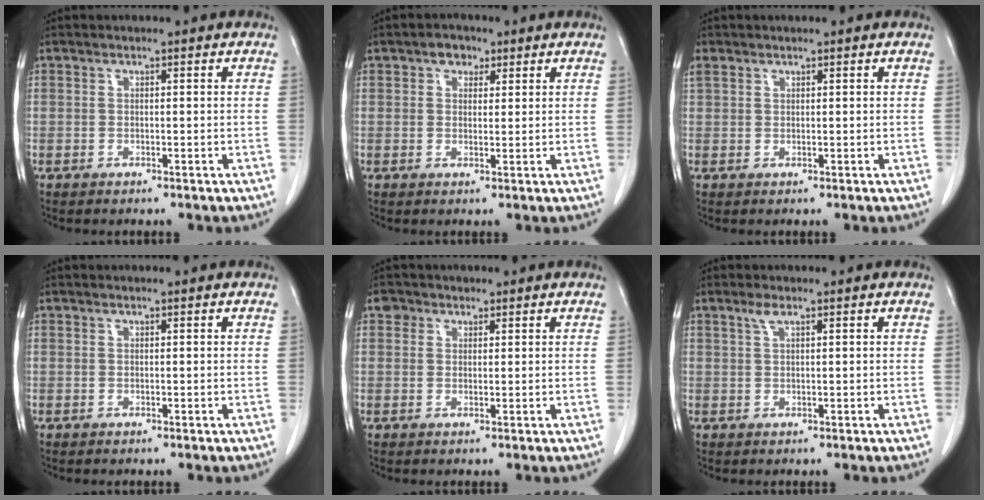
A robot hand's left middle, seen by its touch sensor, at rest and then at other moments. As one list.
[{"total": 2.8, "force": [1.6, 1.9, 1.3], "torque": [-0.022, 0.009, 0.024]}, {"total": 1.6, "force": [1.1, 1.0, 0.5], "torque": [-0.019, 0.016, 0.027]}, {"total": 0.0}, {"total": 2.1, "force": [1.1, 1.8, 0.3], "torque": [0.002, 0.007, 0.012]}, {"total": 1.4, "force": [0.9, 0.3, 1.0], "torque": [-0.023, 0.005, 0.018]}]